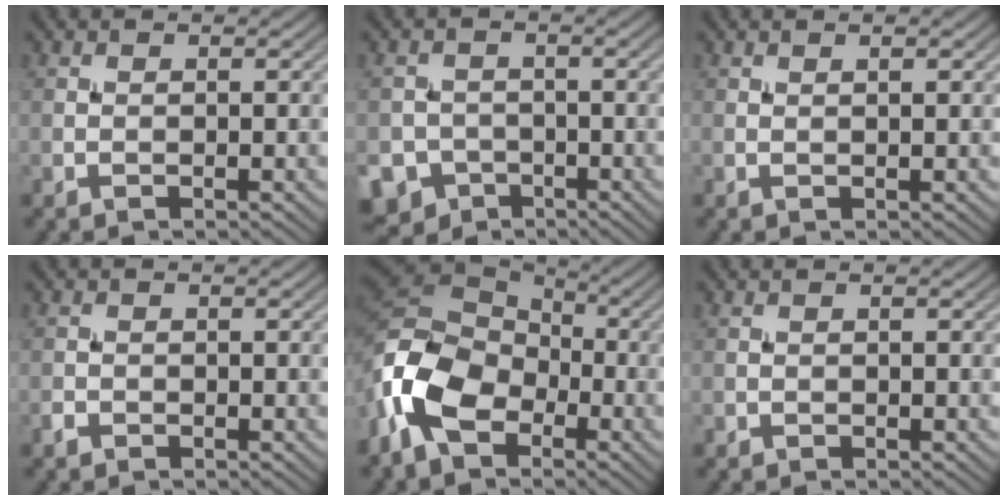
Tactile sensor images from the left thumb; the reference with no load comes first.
{"total": 7.0, "force": [-4.1, 5.4, 1.4], "torque": [-0.026, -0.022, -0.083]}
{"total": 0.9, "force": [0.6, 0.0, 0.7], "torque": [-0.013, 0.001, 0.011]}
{"total": 0.8, "force": [-0.6, 0.5, 0.2], "torque": [-0.004, -0.001, -0.013]}
{"total": 12.9, "force": [-4.8, 8.4, 8.7], "torque": [-0.218, -0.020, -0.106]}
{"total": 0.0}